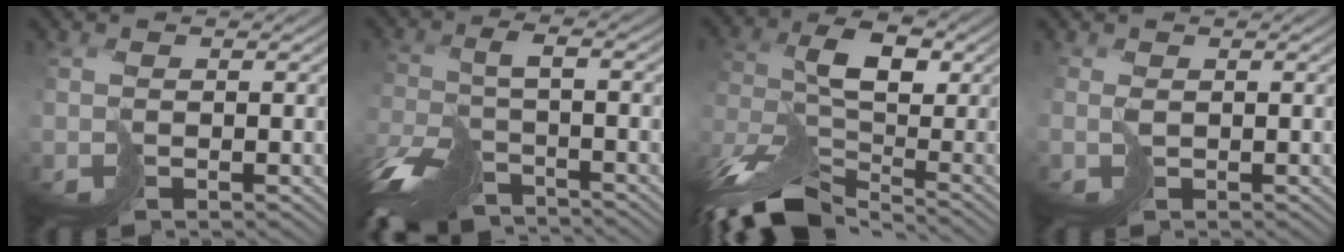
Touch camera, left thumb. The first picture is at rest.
{"total": 9.5, "force": [-7.4, 3.1, 5.2], "torque": [-0.113, -0.014, -0.141]}
{"total": 11.5, "force": [-7.0, 5.2, 7.4], "torque": [-0.154, -0.010, -0.139]}
{"total": 0.6, "force": [0.2, 0.4, -0.4], "torque": [0.008, -0.001, 0.009]}